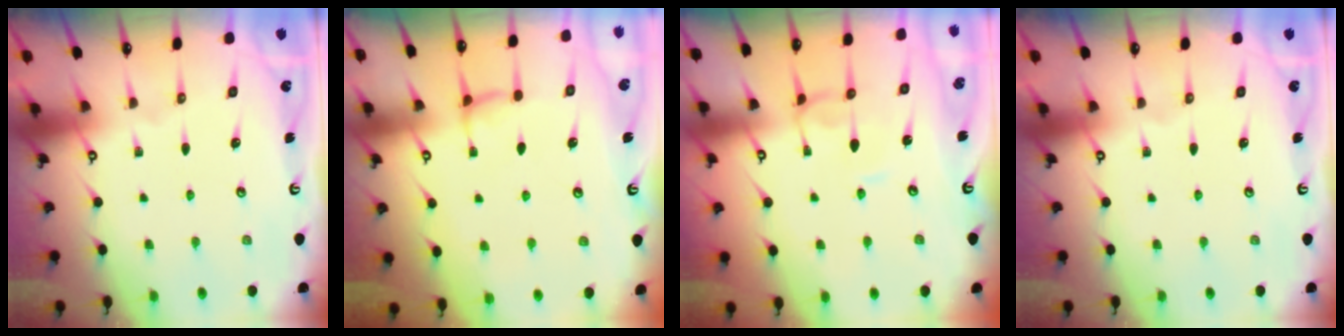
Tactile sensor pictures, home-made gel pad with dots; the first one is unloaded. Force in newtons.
{"total": 1.2, "press": 0.9, "slide": 0.7}
{"total": 1.5, "press": 1.5, "slide": 0.3}
{"total": 0.0}